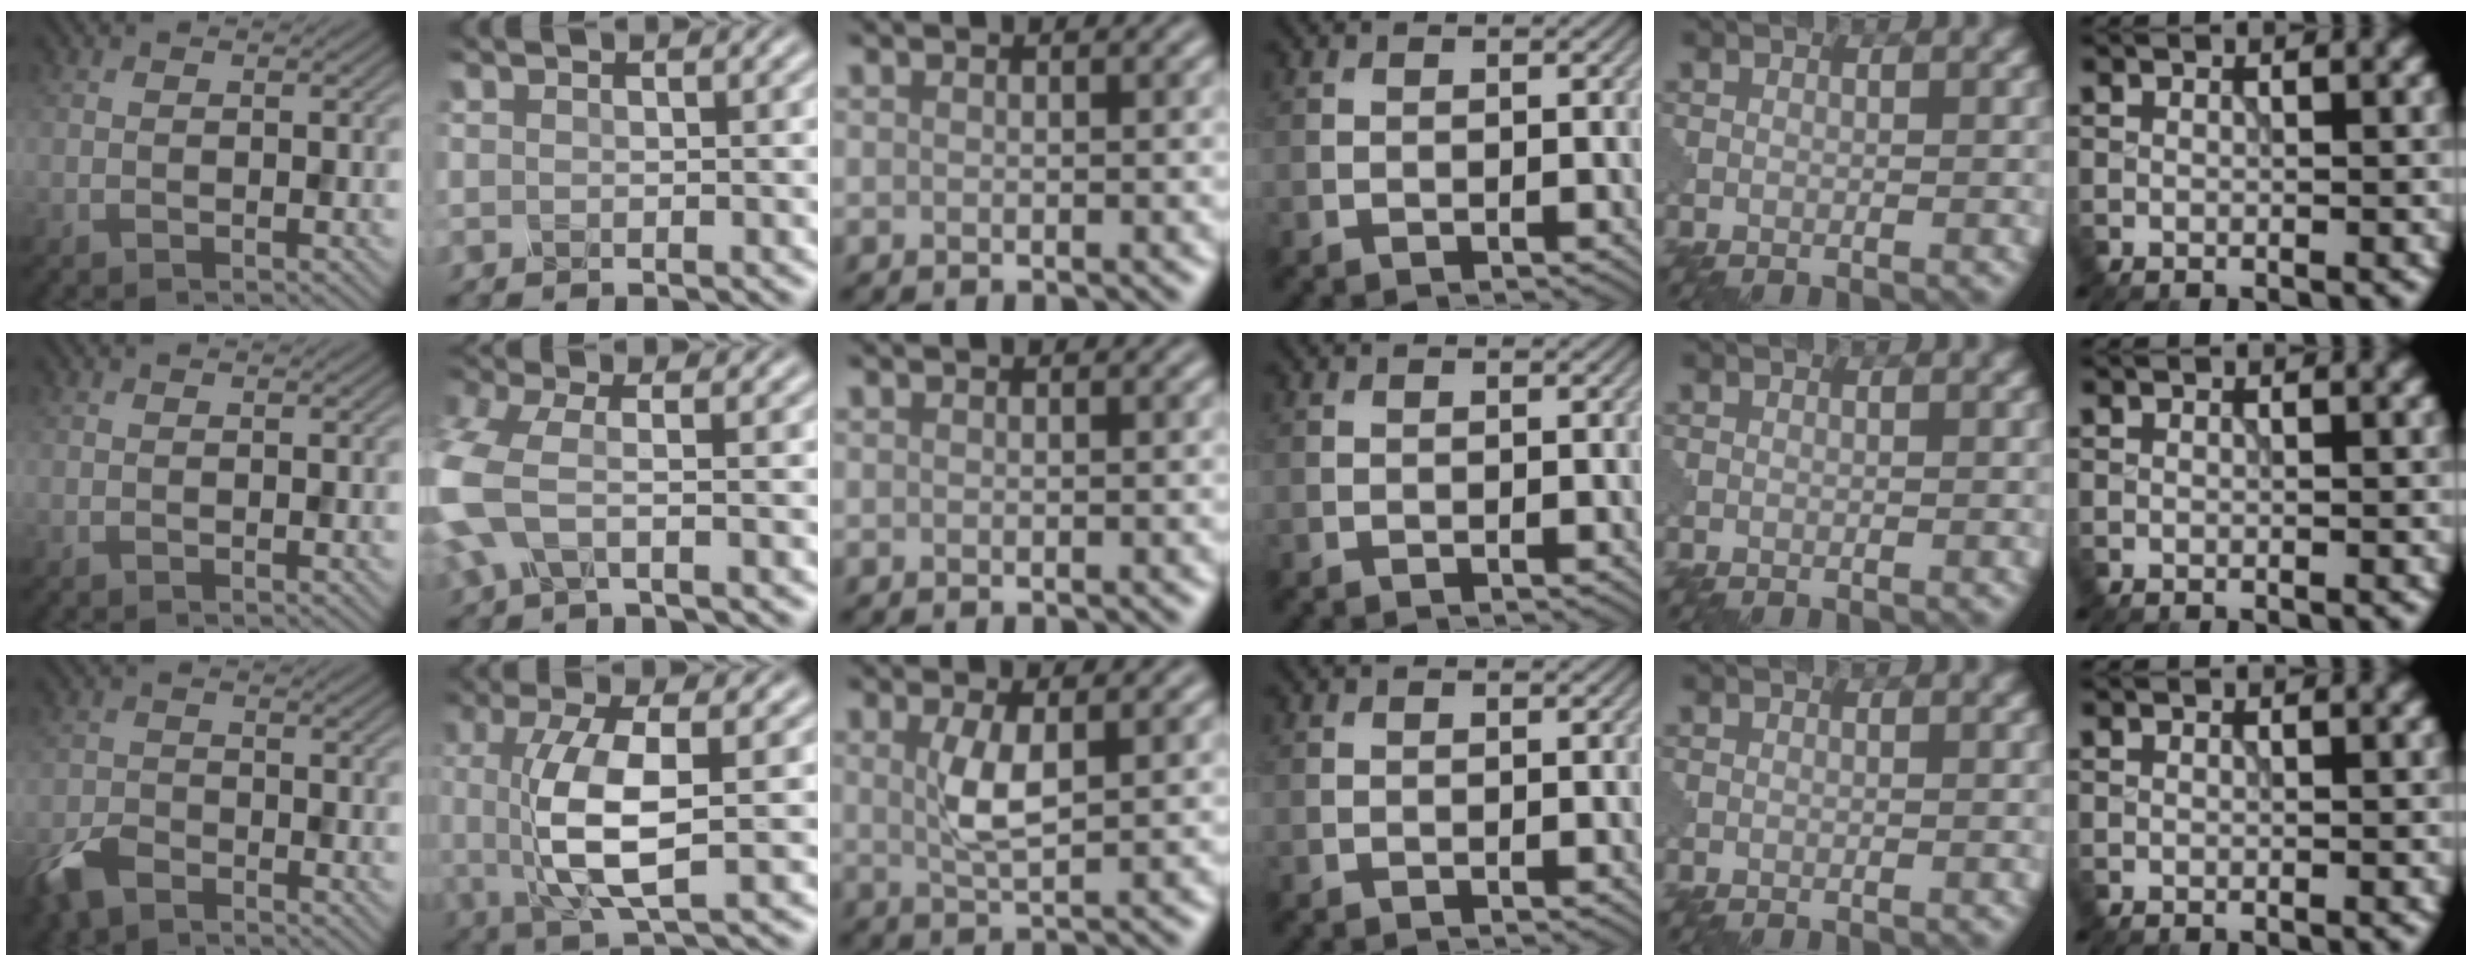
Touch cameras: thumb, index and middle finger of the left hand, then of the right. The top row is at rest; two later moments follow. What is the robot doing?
{"motion": "squeeze", "object": "clothespin"}